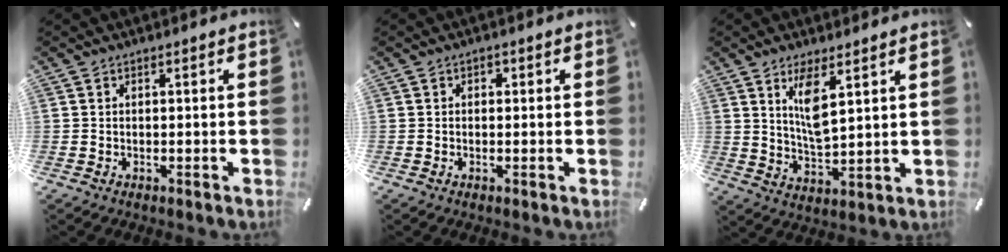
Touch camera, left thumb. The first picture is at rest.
{"total": 0.9, "force": [-0.1, 0.8, 0.3], "torque": [-0.006, 0.007, -0.004]}
{"total": 7.9, "force": [4.8, 2.5, 5.8], "torque": [-0.112, -0.016, 0.082]}